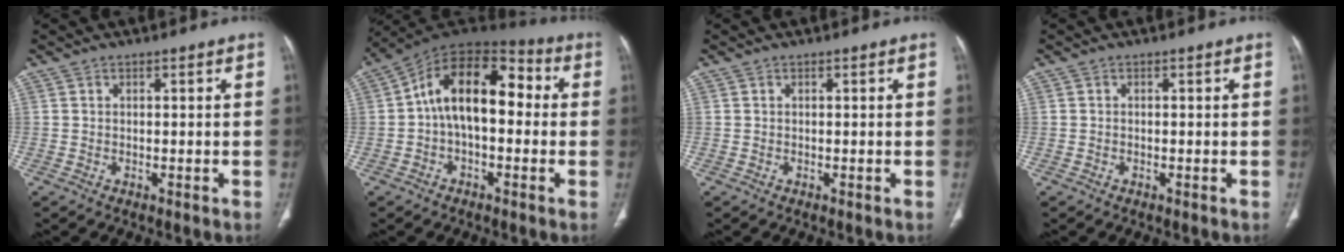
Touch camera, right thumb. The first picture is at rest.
{"total": 15.5, "force": [0.6, 8.9, 12.7], "torque": [-0.178, 0.051, -0.002]}
{"total": 0.0}
{"total": 0.0}